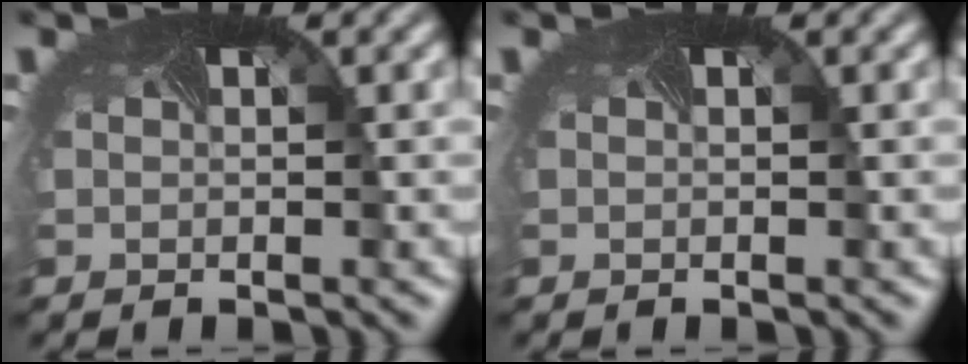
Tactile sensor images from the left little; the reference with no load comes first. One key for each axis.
{"total": 0.0}